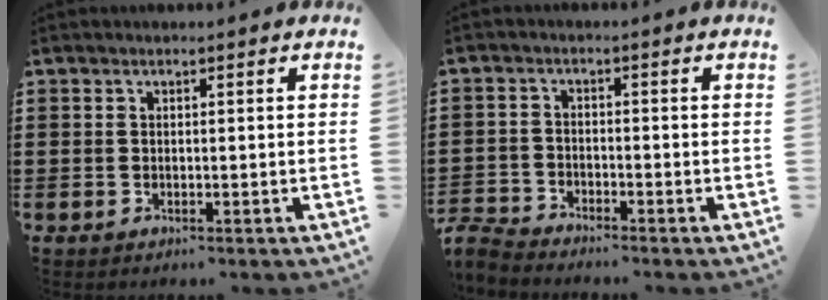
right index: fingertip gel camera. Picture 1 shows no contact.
{"total": 3.1, "force": [-3.1, 0.2, 0.1], "torque": [-0.021, -0.004, -0.071]}